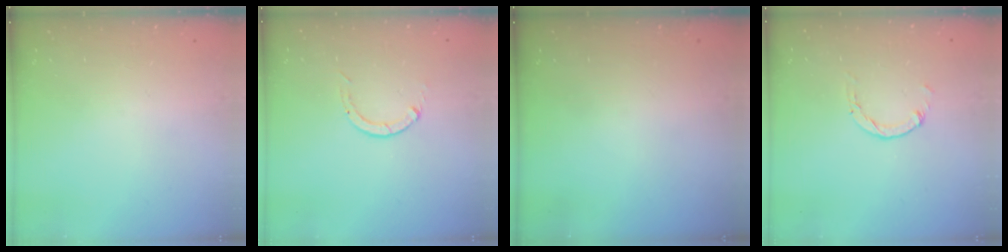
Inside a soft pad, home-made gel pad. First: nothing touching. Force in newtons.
{"total": 0.0}
{"total": 0.0}
{"total": 1.5, "press": 1.5, "slide": 0.2}